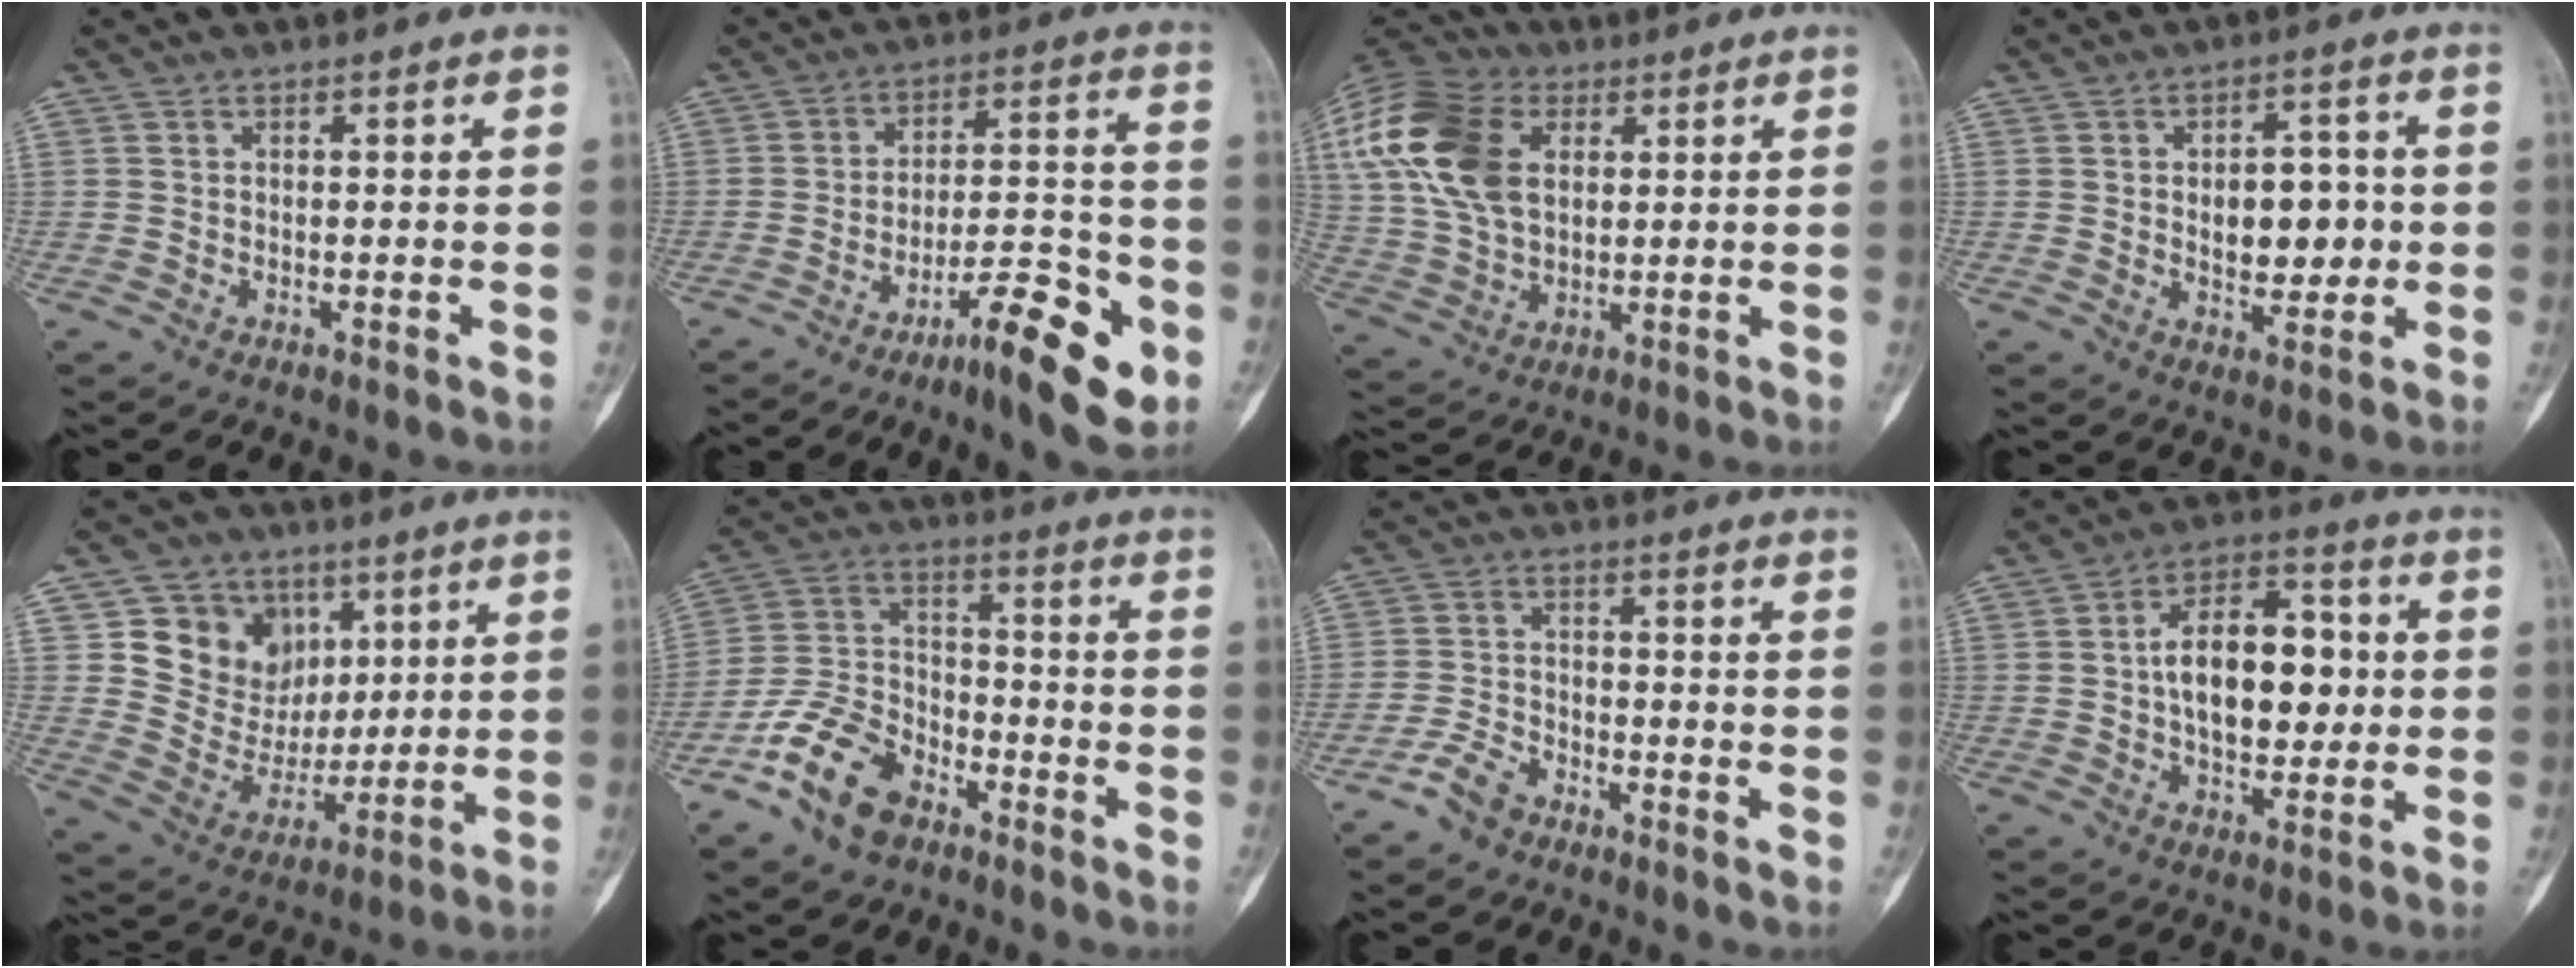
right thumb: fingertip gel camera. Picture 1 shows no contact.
{"total": 14.3, "force": [-7.3, 3.9, 11.7], "torque": [-0.162, 0.056, -0.110]}
{"total": 21.8, "force": [6.5, 14.5, 14.9], "torque": [-0.319, 0.016, 0.118]}
{"total": 9.5, "force": [0.0, 5.7, 7.6], "torque": [-0.070, 0.004, 0.005]}
{"total": 15.5, "force": [6.2, 12.9, 5.9], "torque": [-0.056, -0.020, 0.122]}
{"total": 13.1, "force": [-8.1, 7.5, 7.1], "torque": [-0.129, 0.055, -0.161]}
{"total": 5.0, "force": [-3.9, 2.4, 2.0], "torque": [-0.040, 0.020, -0.079]}
{"total": 15.5, "force": [0.7, 9.0, 12.6], "torque": [-0.161, 0.024, 0.007]}